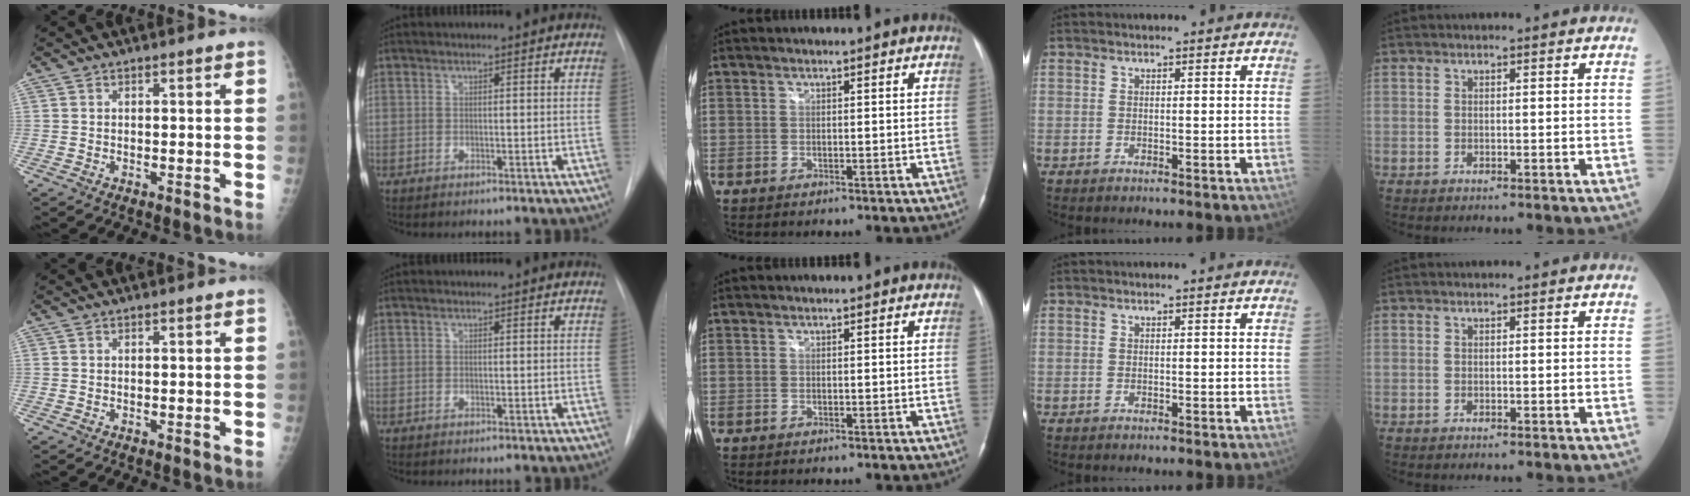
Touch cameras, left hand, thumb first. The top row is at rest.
{}